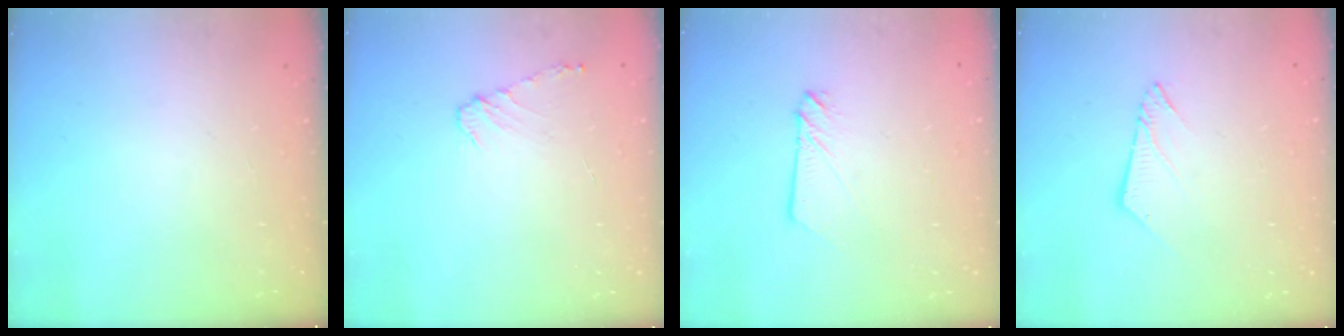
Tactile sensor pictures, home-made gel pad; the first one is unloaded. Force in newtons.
{"total": 4.7, "press": 4.6, "slide": 0.7}
{"total": 2.5, "press": 2.5, "slide": 0.3}
{"total": 5.5, "press": 5.5, "slide": 0.4}